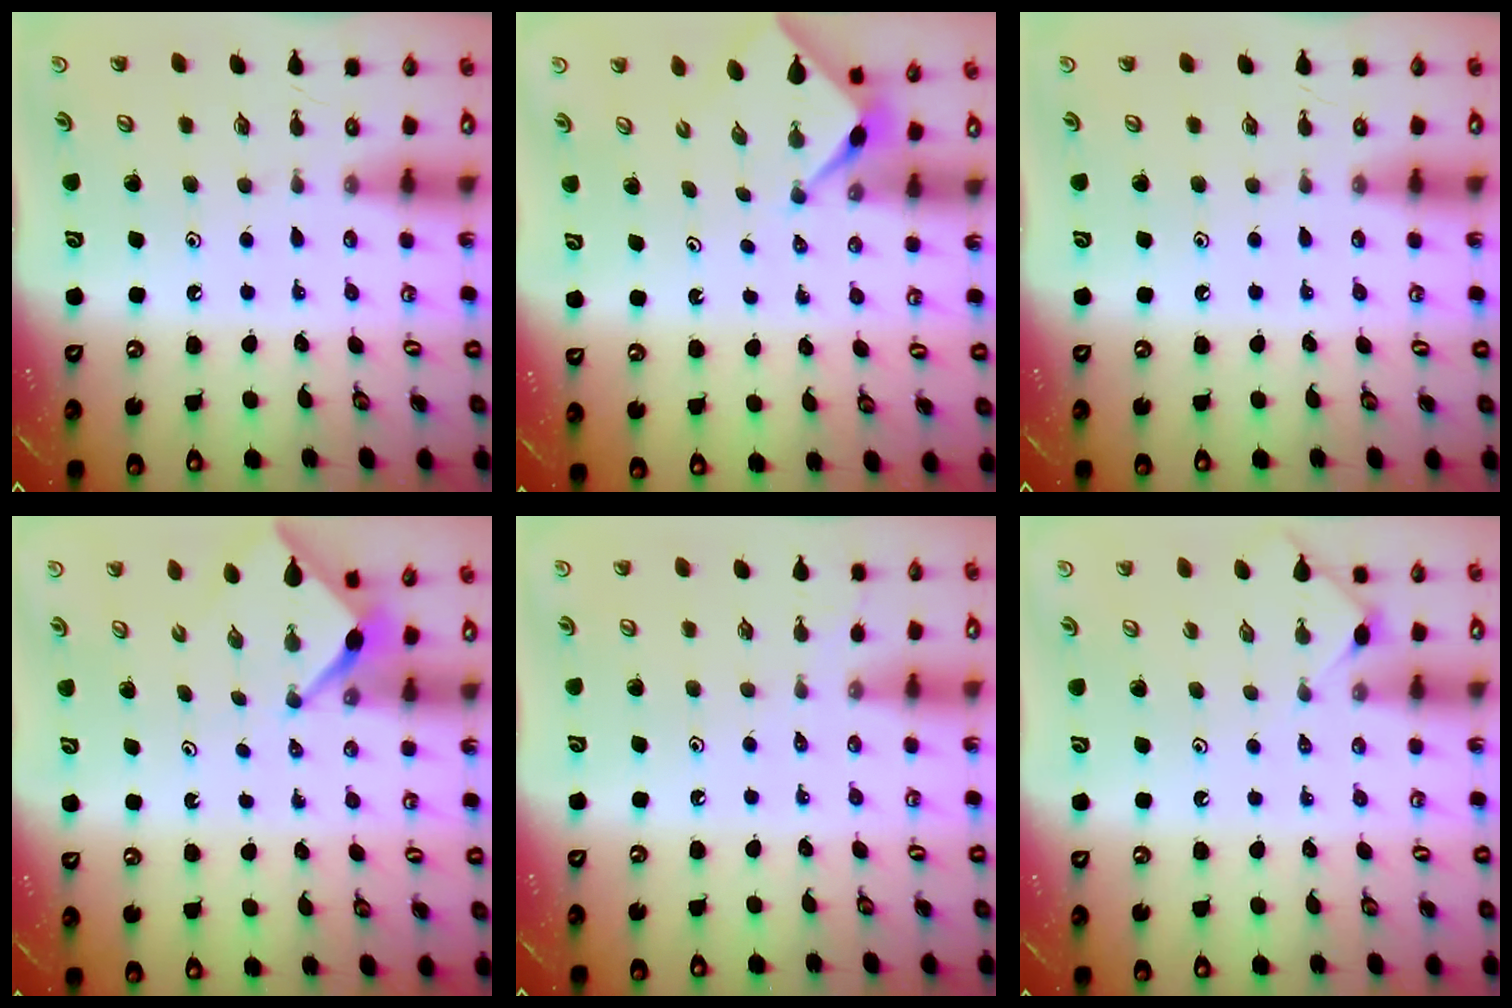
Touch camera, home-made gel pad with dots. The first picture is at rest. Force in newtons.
{"total": 2.3, "press": 2.2, "slide": 0.3}
{"total": 0.0}
{"total": 2.4, "press": 2.4, "slide": 0.2}
{"total": 0.9, "press": 0.9, "slide": 0.2}
{"total": 3.3, "press": 3.3, "slide": 0.5}